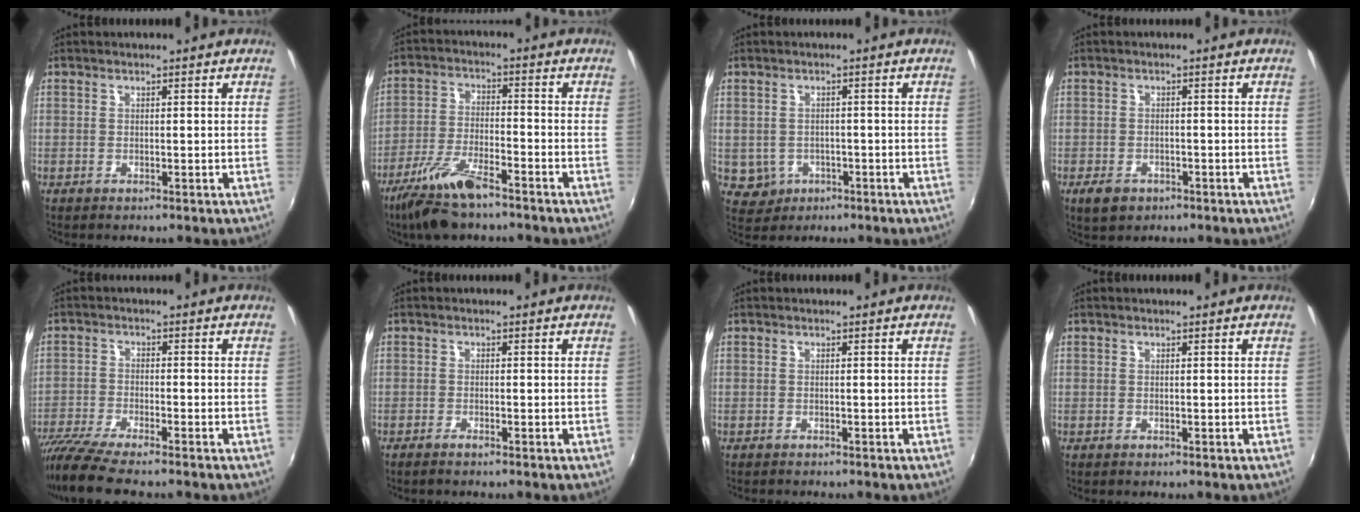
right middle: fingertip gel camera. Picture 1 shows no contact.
{"total": 10.9, "force": [-8.0, 2.9, 6.9], "torque": [-0.152, -0.018, -0.151]}
{"total": 4.1, "force": [-1.1, 3.8, 1.2], "torque": [-0.034, 0.003, -0.004]}
{"total": 3.8, "force": [-2.2, 2.4, 2.0], "torque": [-0.046, -0.004, -0.032]}
{"total": 8.9, "force": [-7.6, 0.4, 4.6], "torque": [-0.110, -0.033, -0.139]}
{"total": 1.2, "force": [-1.1, 0.1, 0.6], "torque": [-0.017, -0.002, -0.023]}
{"total": 0.6, "force": [-0.6, -0.1, 0.2], "torque": [-0.003, -0.004, -0.009]}
{"total": 0.0}